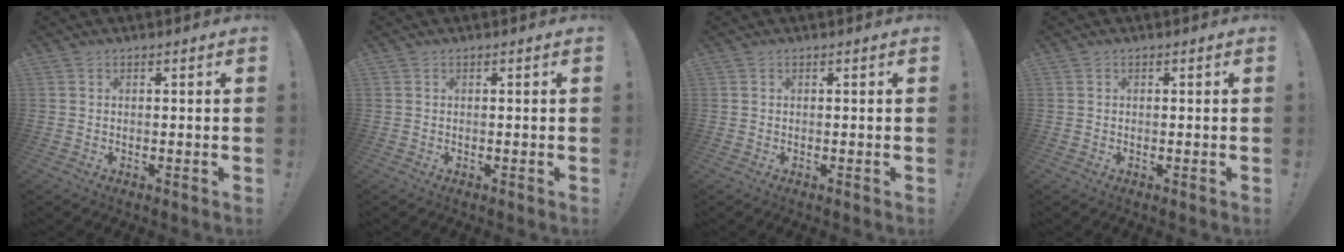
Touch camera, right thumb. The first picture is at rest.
{"total": 0.0}
{"total": 0.0}
{"total": 0.0}